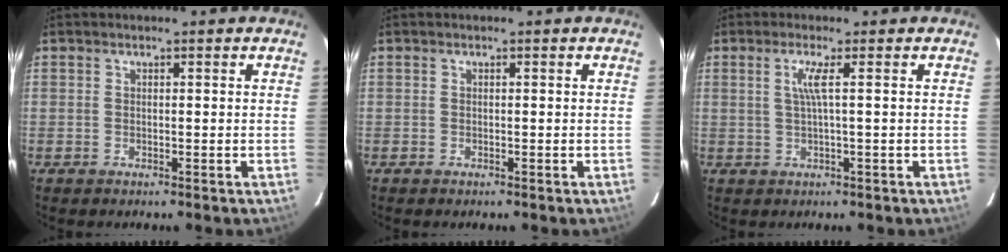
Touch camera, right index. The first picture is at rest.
{"total": 0.0}
{"total": 2.6, "force": [0.5, -0.8, 2.5], "torque": [-0.043, -0.002, 0.011]}